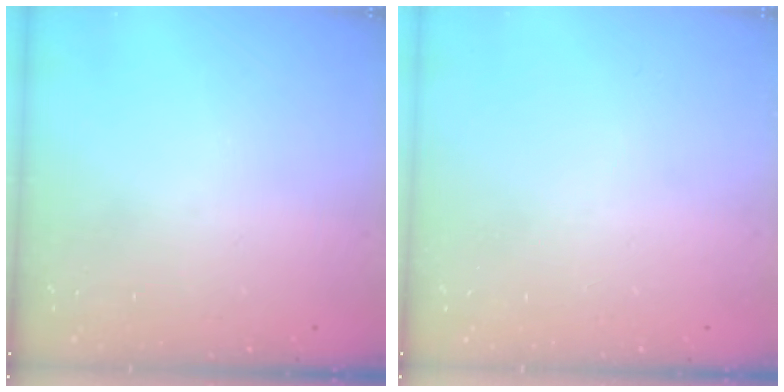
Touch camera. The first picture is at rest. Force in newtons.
{"total": 0.0}